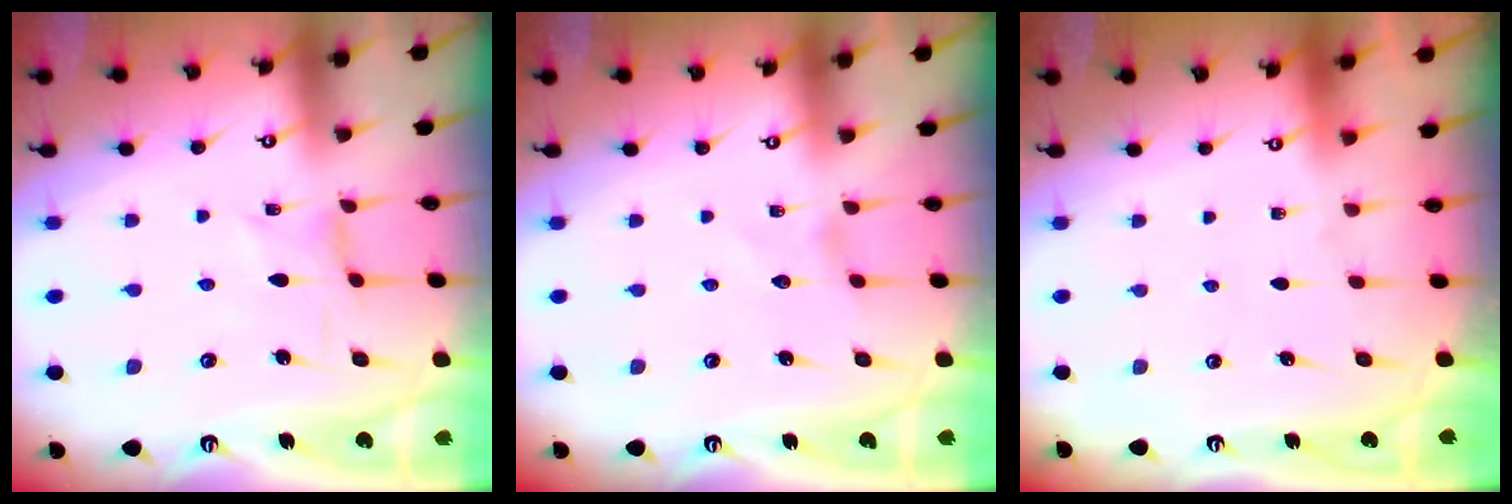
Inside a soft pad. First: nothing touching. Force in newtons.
{"total": 0.0}
{"total": 0.0}